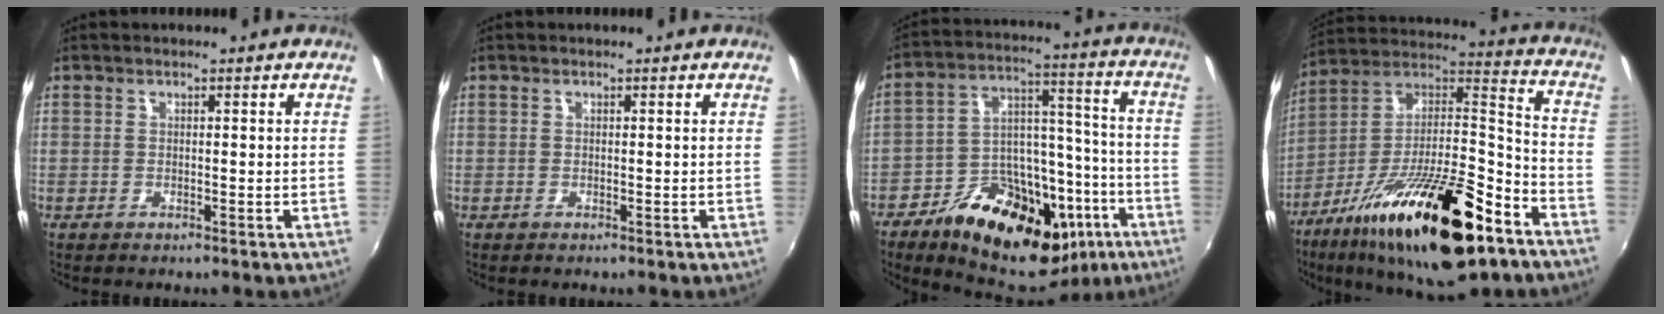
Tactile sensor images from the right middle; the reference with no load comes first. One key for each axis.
{"total": 0.0}
{"total": 25.4, "fx": -14.0, "fy": 13.6, "fz": 16.3, "tx": -0.279, "ty": 0.023, "tz": -0.195}
{"total": 27.5, "fx": -15.7, "fy": 8.8, "fz": 20.9, "tx": -0.350, "ty": -0.011, "tz": -0.255}